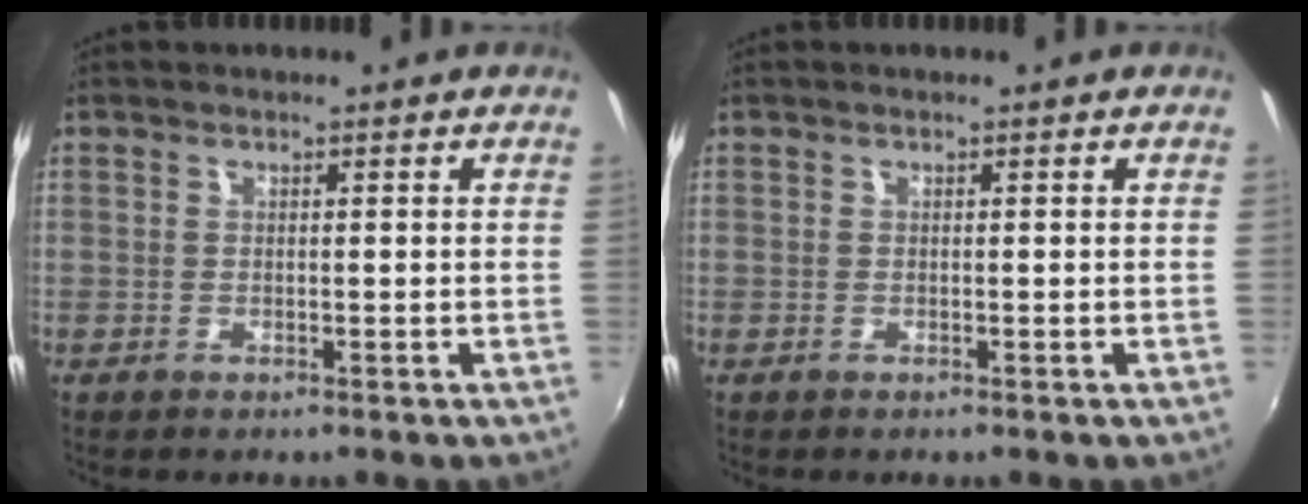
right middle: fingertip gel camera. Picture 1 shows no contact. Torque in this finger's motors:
{"motor_torque": [0.09, -0.13, 0.03, 0.00]}